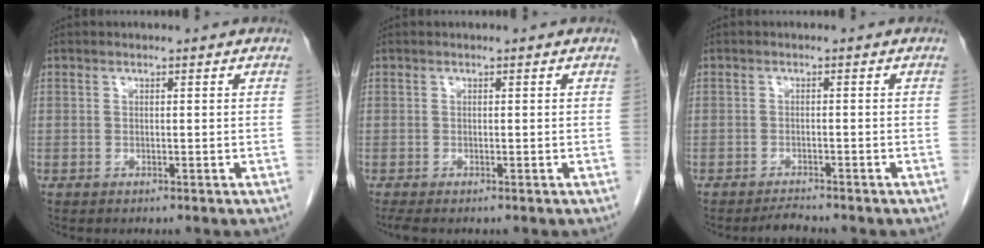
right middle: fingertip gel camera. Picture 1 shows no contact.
{"total": 1.4, "force": [-1.1, 0.1, 0.8], "torque": [-0.012, -0.005, -0.018]}
{"total": 1.7, "force": [-1.6, -0.2, 0.3], "torque": [-0.012, -0.011, -0.026]}